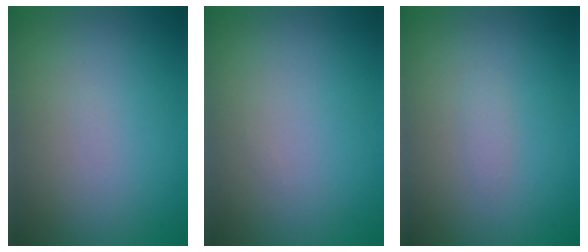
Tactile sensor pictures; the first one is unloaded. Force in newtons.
{"total": 0.0}
{"total": 0.7, "press": 0.7, "slide": 0.0}